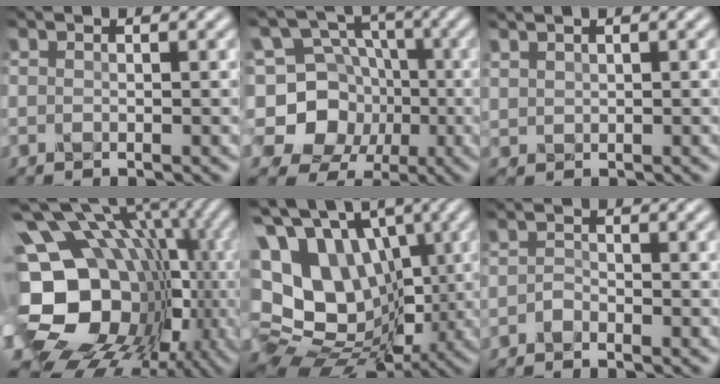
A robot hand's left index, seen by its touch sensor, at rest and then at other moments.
{"total": 11.4, "force": [-1.5, 10.4, 4.2], "torque": [-0.111, 0.041, -0.055]}
{"total": 0.8, "force": [0.8, 0.3, -0.2], "torque": [0.001, -0.001, 0.018]}
{"total": 21.5, "force": [-0.4, 17.0, 13.2], "torque": [-0.199, -0.005, -0.008]}
{"total": 16.1, "force": [2.5, 13.1, 9.0], "torque": [-0.192, 0.019, 0.037]}
{"total": 0.7, "force": [-0.6, 0.3, 0.3], "torque": [-0.008, 0.006, -0.015]}